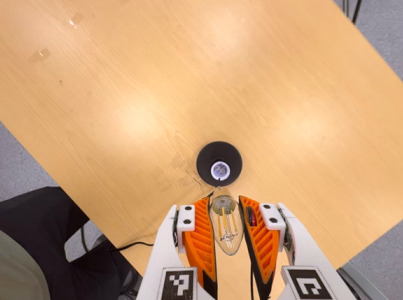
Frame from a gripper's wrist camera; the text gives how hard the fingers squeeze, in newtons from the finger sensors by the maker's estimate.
{"total": 19.9, "left": 21.8, "right": 18.0}